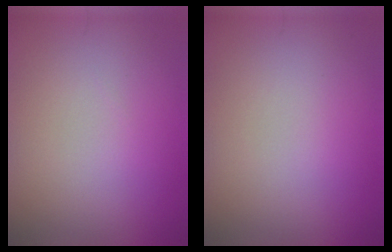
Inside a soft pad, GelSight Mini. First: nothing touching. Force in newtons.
{"total": 0.0}